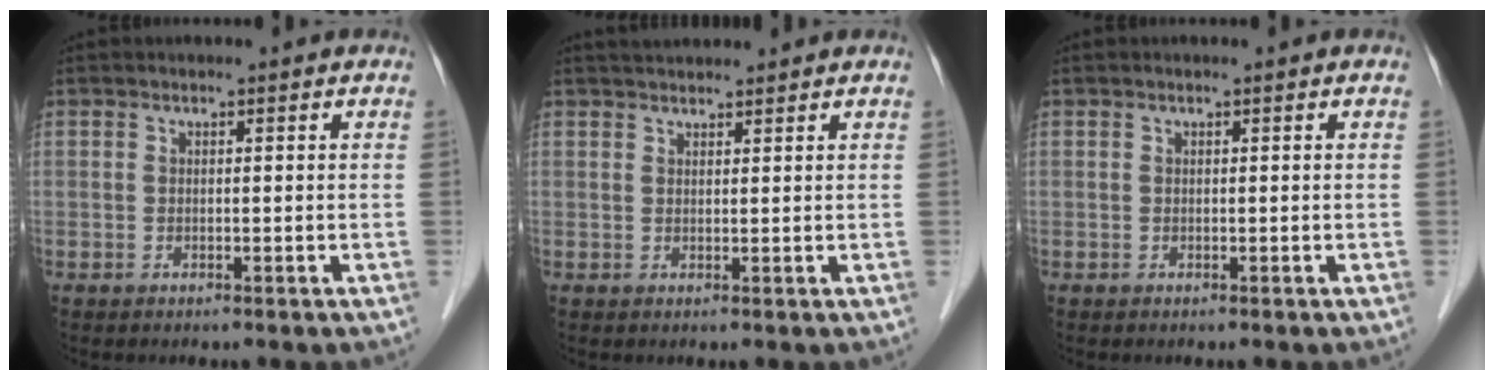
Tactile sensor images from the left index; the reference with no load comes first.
{"total": 3.6, "force": [3.4, 0.6, 1.1], "torque": [-0.015, 0.032, 0.057]}
{"total": 0.0}